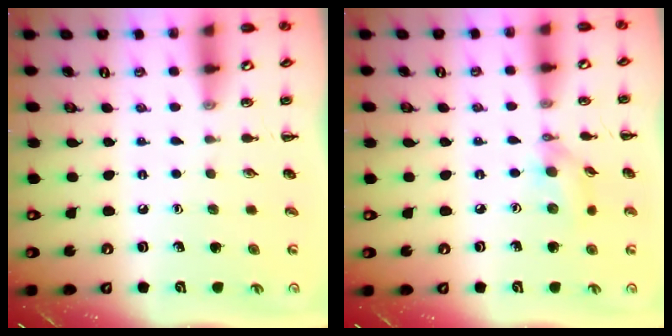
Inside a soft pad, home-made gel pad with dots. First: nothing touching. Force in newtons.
{"total": 7.6, "press": 7.5, "slide": 1.0}